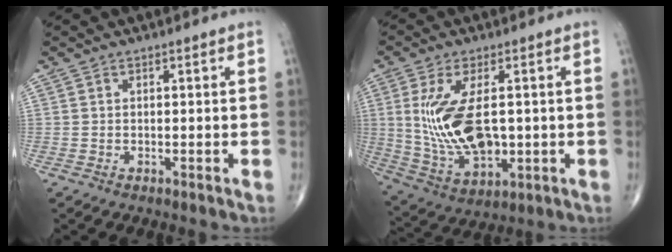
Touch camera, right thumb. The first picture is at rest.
{"total": 14.6, "force": [0.9, 7.4, 12.6], "torque": [-0.248, -0.014, 0.034]}